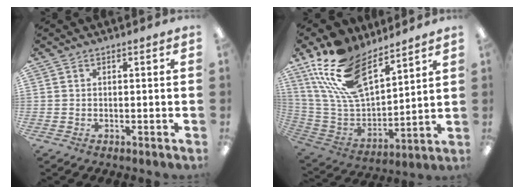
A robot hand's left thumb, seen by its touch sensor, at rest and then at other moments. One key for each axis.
{"total": 21.2, "fx": 14.1, "fy": 10.2, "fz": 12.2, "tx": -0.258, "ty": -0.074, "tz": 0.260}